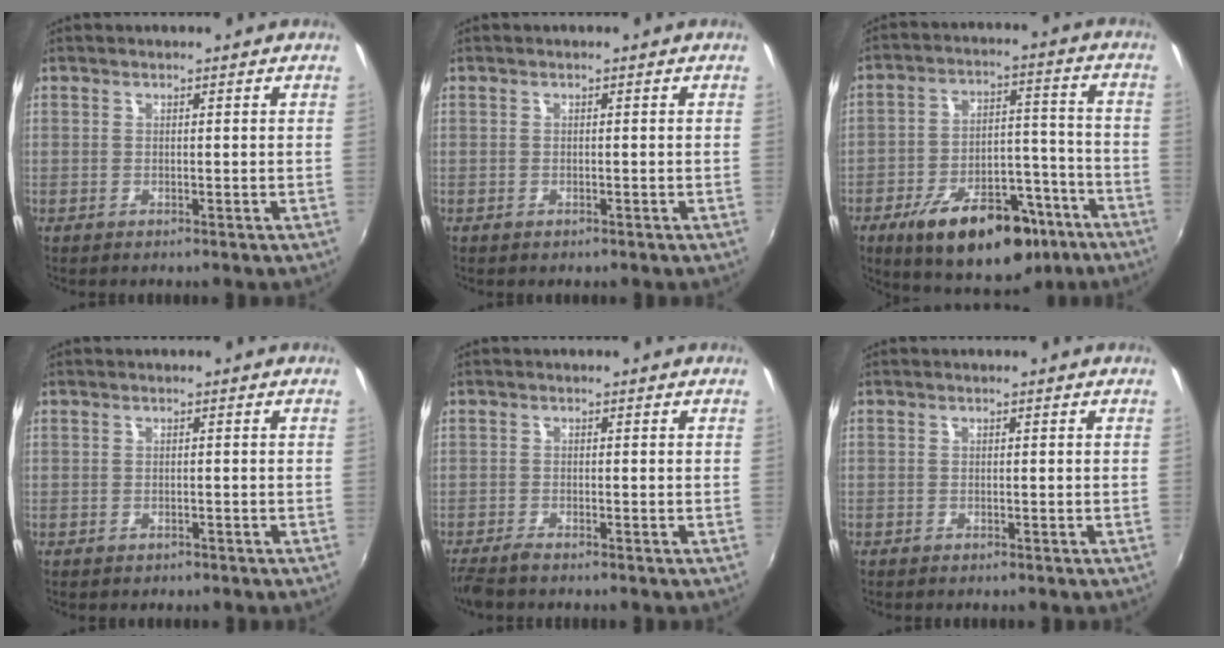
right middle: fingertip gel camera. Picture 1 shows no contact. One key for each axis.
{"total": 0.0}
{"total": 18.9, "fx": -11.8, "fy": 9.0, "fz": 11.7, "tx": -0.194, "ty": 0.013, "tz": -0.163}
{"total": 1.3, "fx": -0.9, "fy": 0.9, "fz": 0.4, "tx": -0.010, "ty": -0.003, "tz": -0.012}
{"total": 3.8, "fx": -3.3, "fy": 0.6, "fz": 1.8, "tx": -0.050, "ty": -0.017, "tz": -0.065}
{"total": 0.9, "fx": -0.7, "fy": 0.6, "fz": 0.0, "tx": -0.004, "ty": 0.002, "tz": -0.012}